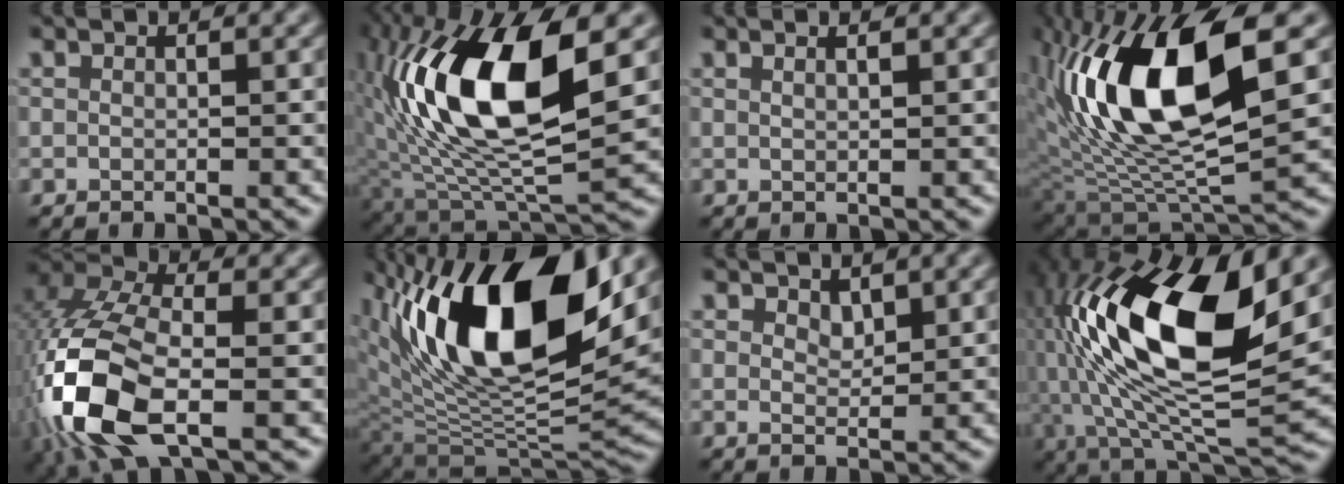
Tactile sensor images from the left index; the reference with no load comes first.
{"total": 14.7, "force": [2.9, 6.0, 13.1], "torque": [-0.251, 0.005, 0.048]}
{"total": 1.2, "force": [0.8, 0.3, 0.9], "torque": [-0.004, -0.001, 0.003]}
{"total": 13.5, "force": [3.3, 4.9, 12.1], "torque": [-0.229, 0.000, 0.061]}
{"total": 12.5, "force": [-4.3, 6.1, 10.0], "torque": [-0.242, -0.012, -0.085]}
{"total": 15.5, "force": [6.1, 6.5, 12.7], "torque": [-0.221, -0.003, 0.106]}
{"total": 1.2, "force": [0.9, 0.5, 0.6], "torque": [-0.014, -0.002, 0.018]}
{"total": 17.2, "force": [3.9, 6.8, 15.3], "torque": [-0.299, 0.007, 0.062]}